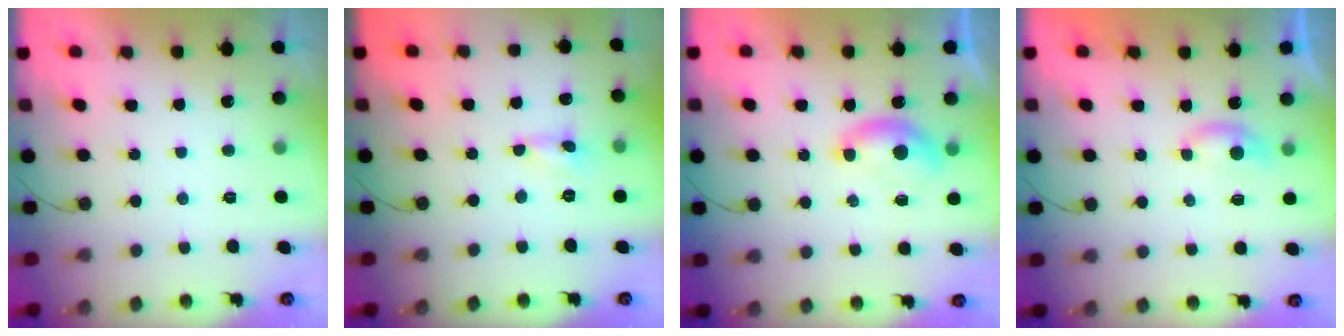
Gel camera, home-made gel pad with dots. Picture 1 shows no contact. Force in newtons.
{"total": 0.0}
{"total": 6.1, "press": 6.0, "slide": 0.7}
{"total": 4.1, "press": 4.1, "slide": 0.4}